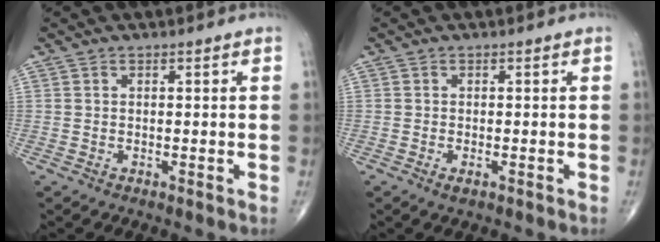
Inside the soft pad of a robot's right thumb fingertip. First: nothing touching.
{"total": 1.1, "force": [-0.5, 0.5, 0.9], "torque": [-0.015, -0.001, -0.008]}